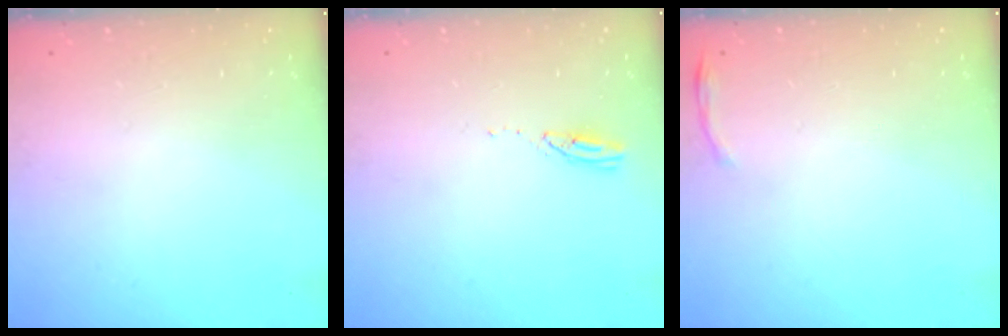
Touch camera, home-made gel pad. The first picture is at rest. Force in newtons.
{"total": 2.8, "press": 2.8, "slide": 0.4}
{"total": 4.1, "press": 3.9, "slide": 1.1}